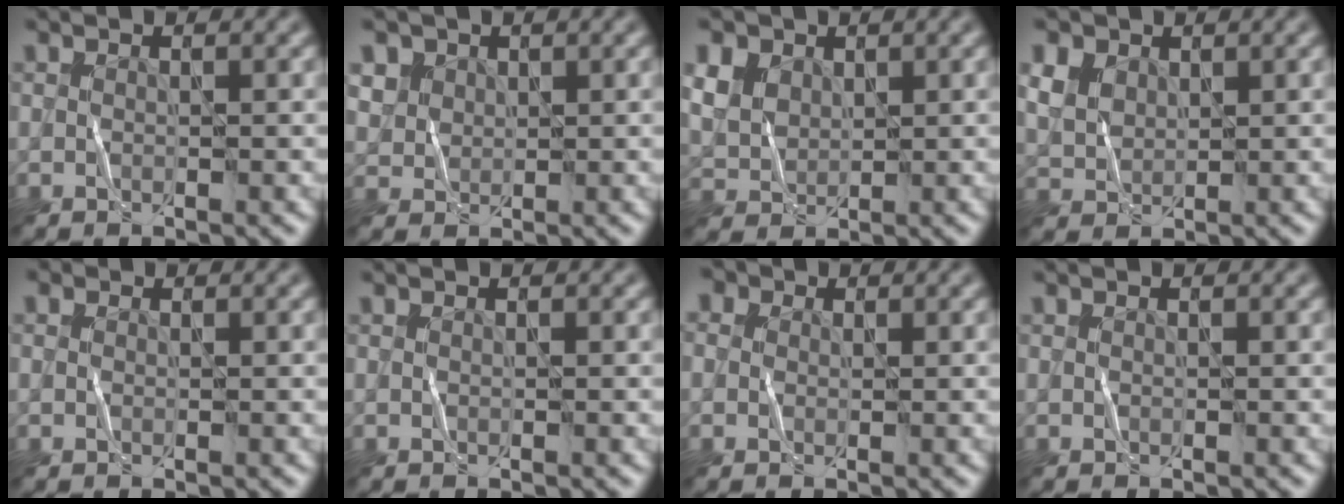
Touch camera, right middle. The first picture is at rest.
{"total": 2.0, "force": [1.3, 1.5, -0.2], "torque": [-0.010, 0.004, 0.024]}
{"total": 3.7, "force": [2.0, 2.7, 1.3], "torque": [-0.051, 0.013, 0.035]}
{"total": 2.8, "force": [1.7, 2.0, 0.9], "torque": [-0.036, 0.009, 0.029]}
{"total": 1.0, "force": [0.4, 0.8, 0.4], "torque": [0.003, 0.002, -0.009]}
{"total": 0.0}
{"total": 4.8, "force": [2.2, 3.5, 2.4], "torque": [-0.023, 0.036, -0.015]}
{"total": 0.0}